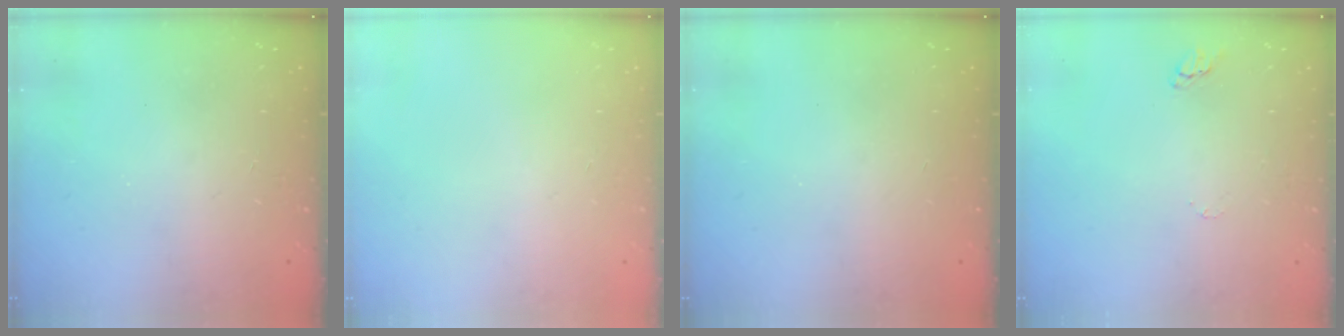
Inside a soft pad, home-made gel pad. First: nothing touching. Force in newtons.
{"total": 0.0}
{"total": 0.0}
{"total": 2.9, "press": 2.9, "slide": 0.2}